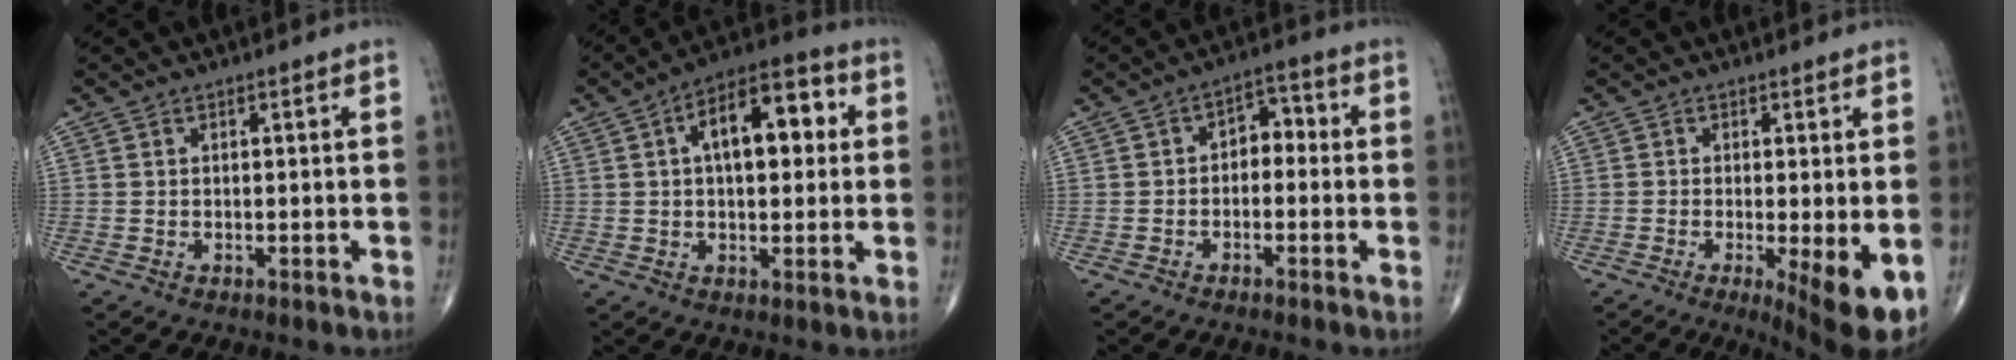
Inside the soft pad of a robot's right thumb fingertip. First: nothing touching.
{"total": 13.6, "force": [2.9, 6.8, 11.4], "torque": [-0.144, 0.025, 0.037]}
{"total": 4.7, "force": [-0.6, 3.3, 3.3], "torque": [-0.020, 0.025, -0.024]}
{"total": 8.3, "force": [-2.4, 1.7, 7.8], "torque": [-0.116, -0.022, -0.035]}